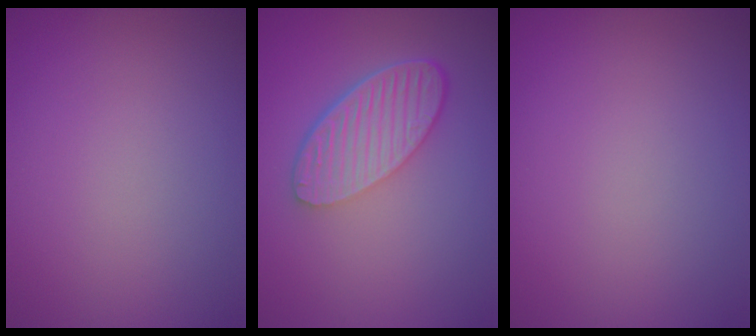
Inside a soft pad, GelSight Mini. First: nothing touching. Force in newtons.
{"total": 5.5, "press": 4.0, "slide": 3.7}
{"total": 0.0}